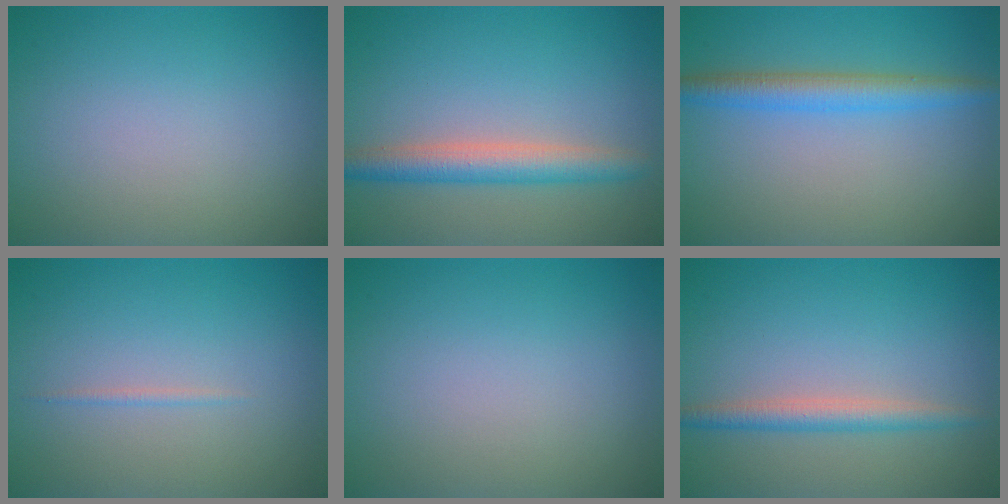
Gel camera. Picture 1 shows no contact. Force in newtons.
{"total": 3.8, "press": 3.8, "slide": 0.1}
{"total": 3.5, "press": 3.5, "slide": 0.1}
{"total": 0.5, "press": 0.5, "slide": 0.0}
{"total": 0.0}
{"total": 2.4, "press": 2.4, "slide": 0.1}